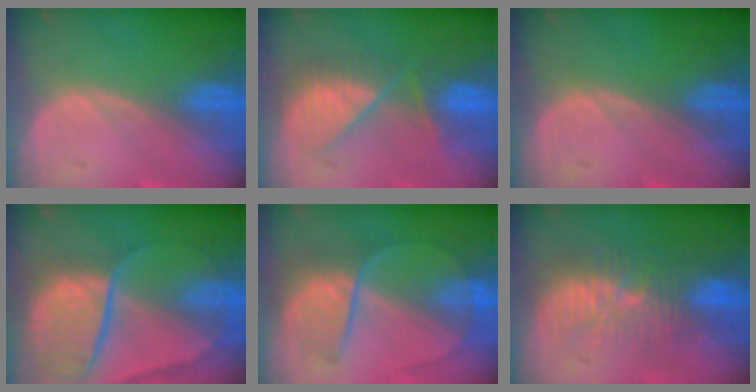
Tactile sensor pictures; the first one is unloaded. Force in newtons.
{"total": 7.4, "press": 7.3, "slide": 1.1}
{"total": 0.0}
{"total": 10.7, "press": 8.9, "slide": 5.9}
{"total": 6.8, "press": 6.6, "slide": 1.6}
{"total": 9.6, "press": 9.2, "slide": 2.8}